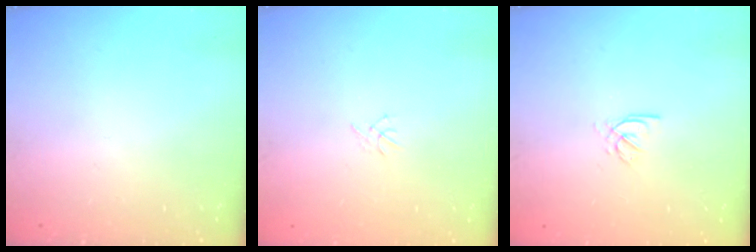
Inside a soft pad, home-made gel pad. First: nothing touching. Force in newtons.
{"total": 0.5, "press": 0.4, "slide": 0.3}
{"total": 2.2, "press": 2.2, "slide": 0.4}